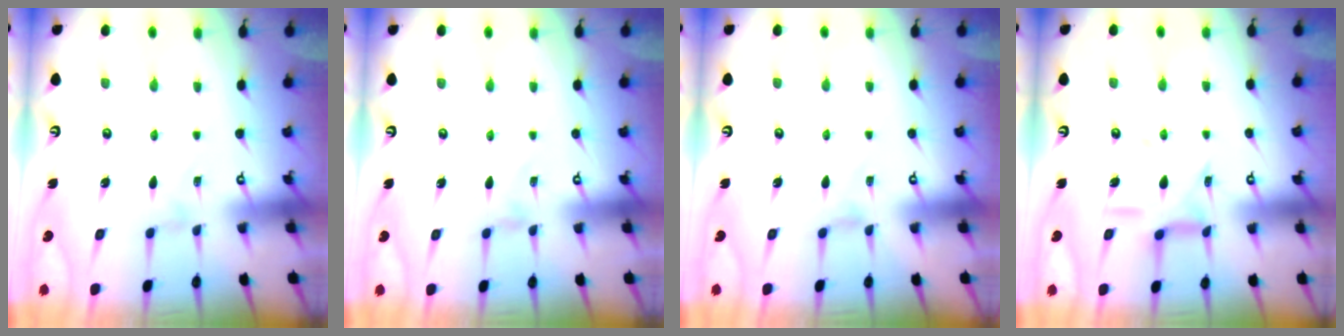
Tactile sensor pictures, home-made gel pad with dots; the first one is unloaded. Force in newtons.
{"total": 0.0}
{"total": 0.7, "press": 0.6, "slide": 0.3}
{"total": 9.9, "press": 9.8, "slide": 0.7}